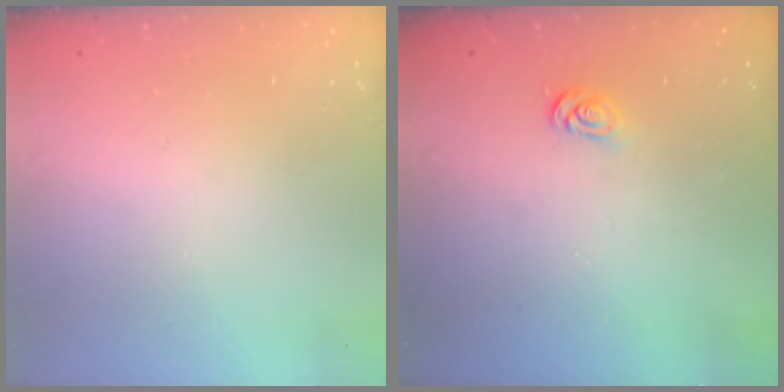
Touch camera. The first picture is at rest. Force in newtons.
{"total": 3.2, "press": 3.1, "slide": 0.4}